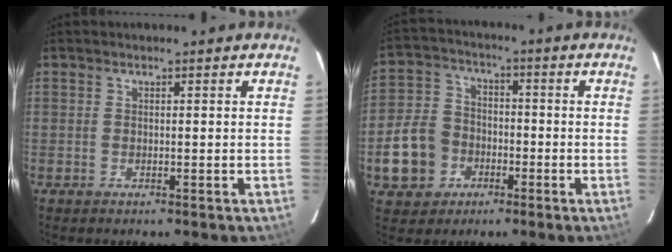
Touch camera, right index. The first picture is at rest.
{"total": 11.0, "force": [-3.9, 9.4, 4.3], "torque": [-0.126, 0.030, -0.056]}